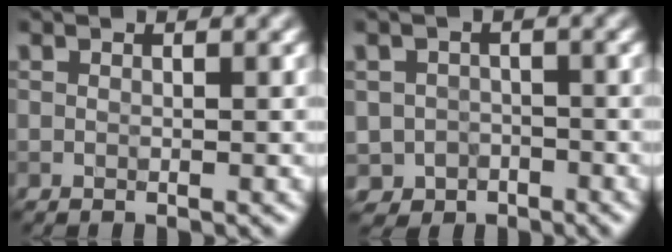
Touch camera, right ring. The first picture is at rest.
{"total": 2.8, "force": [-1.4, 2.4, 0.2], "torque": [0.006, -0.001, -0.026]}